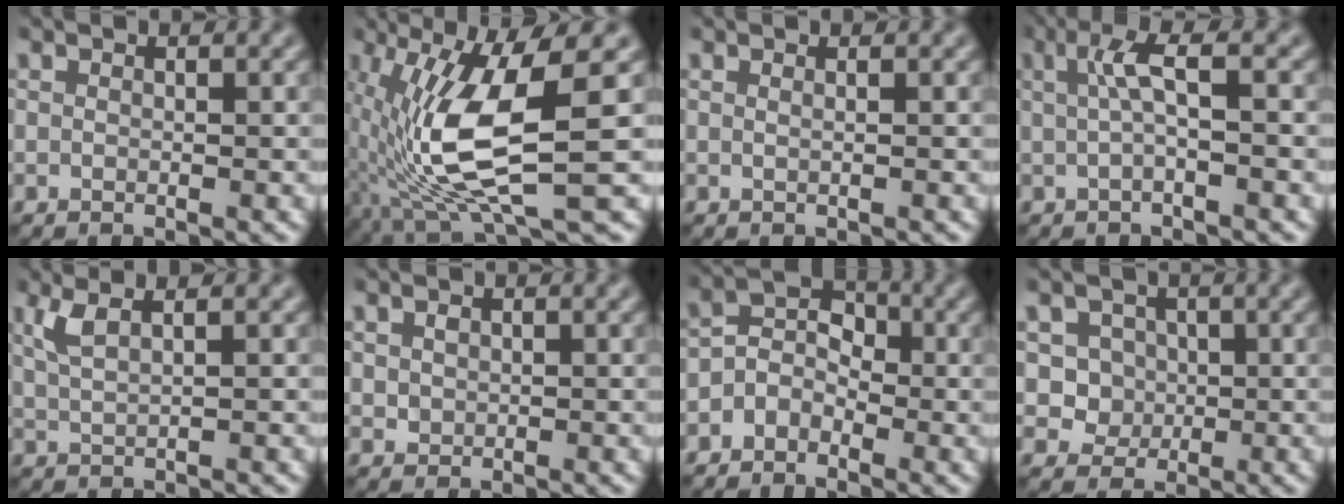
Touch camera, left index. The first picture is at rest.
{"total": 10.5, "force": [-0.4, 2.9, 10.1], "torque": [-0.213, -0.019, -0.002]}
{"total": 0.6, "force": [0.2, 0.3, 0.5], "torque": [-0.006, -0.004, -0.006]}
{"total": 2.9, "force": [0.3, 0.4, 2.8], "torque": [-0.061, 0.002, 0.003]}
{"total": 2.5, "force": [1.3, 0.8, 2.0], "torque": [-0.042, 0.000, 0.028]}
{"total": 1.0, "force": [0.2, 0.9, 0.4], "torque": [-0.014, -0.004, 0.006]}
{"total": 2.8, "force": [-1.6, 2.0, 1.1], "torque": [-0.012, 0.012, -0.037]}
{"total": 3.1, "force": [0.5, 2.8, 1.1], "torque": [-0.023, -0.007, 0.017]}